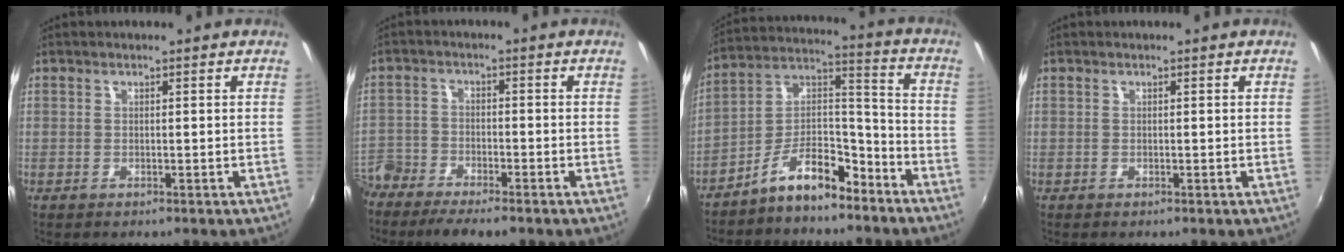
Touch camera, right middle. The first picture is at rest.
{"total": 9.5, "force": [-7.5, 4.1, 4.3], "torque": [-0.120, -0.018, -0.146]}
{"total": 10.8, "force": [-7.9, 4.2, 6.1], "torque": [-0.114, 0.047, -0.134]}
{"total": 0.0}